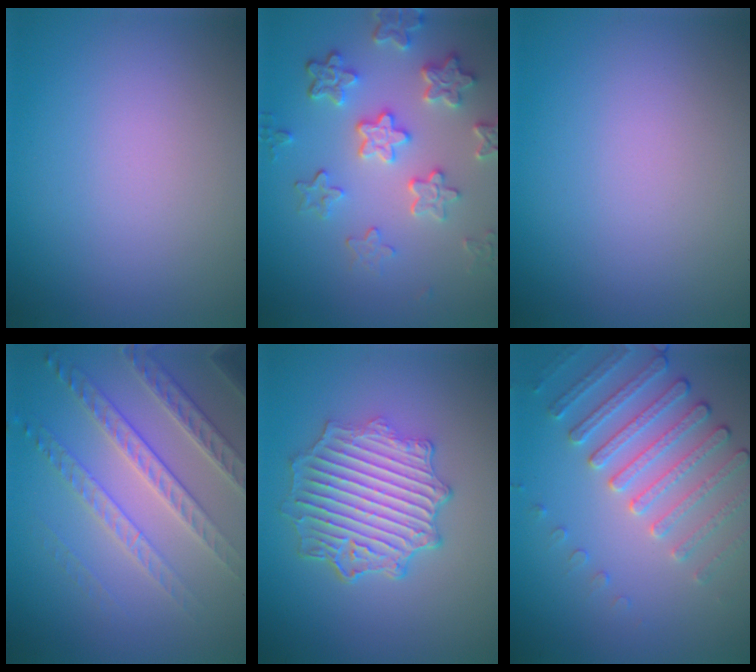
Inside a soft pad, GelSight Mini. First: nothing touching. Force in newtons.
{"total": 5.4, "press": 4.2, "slide": 3.3}
{"total": 0.0}
{"total": 4.7, "press": 4.0, "slide": 2.5}
{"total": 6.1, "press": 5.1, "slide": 3.3}
{"total": 4.0, "press": 3.8, "slide": 1.4}